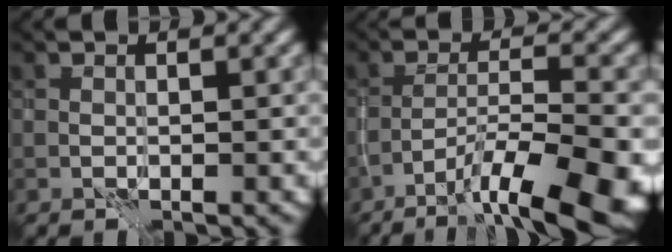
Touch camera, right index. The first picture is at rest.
{"total": 10.1, "force": [-6.4, 2.0, 7.5], "torque": [-0.122, 0.003, -0.096]}